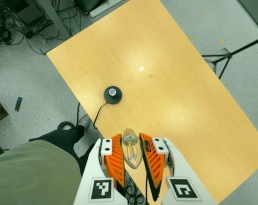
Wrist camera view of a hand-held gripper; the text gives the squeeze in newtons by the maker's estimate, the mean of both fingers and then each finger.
{"total": 22.0, "left": 24.6, "right": 19.4}